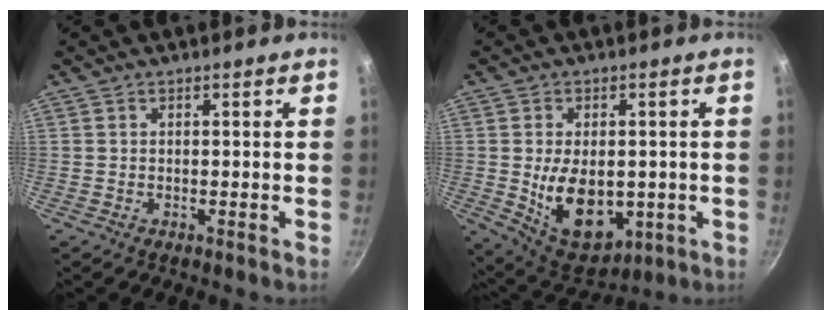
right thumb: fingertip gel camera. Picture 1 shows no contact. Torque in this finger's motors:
{"motor_torque": [-0.42, 1.02, 0.61, 0.86, 0.15]}